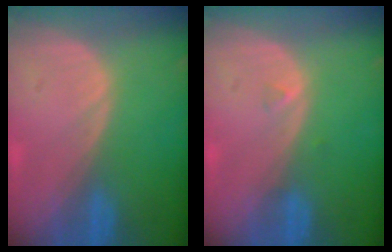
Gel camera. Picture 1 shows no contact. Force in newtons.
{"total": 0.7, "press": 0.7, "slide": 0.2}